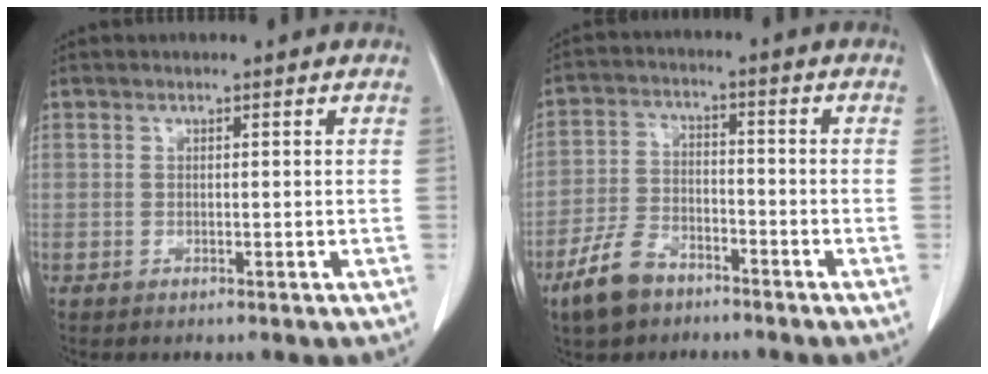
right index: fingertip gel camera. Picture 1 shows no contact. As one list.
[{"total": 8.0, "force": [-5.5, 4.2, 3.9], "torque": [-0.092, -0.001, -0.104]}]